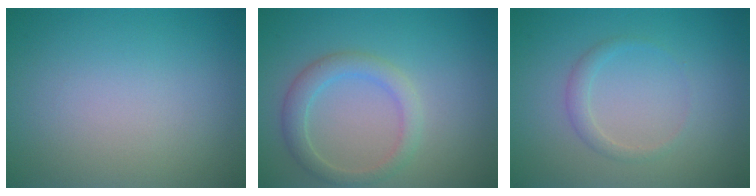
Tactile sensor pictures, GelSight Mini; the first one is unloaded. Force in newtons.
{"total": 2.7, "press": 2.7, "slide": 0.0}
{"total": 1.4, "press": 1.4, "slide": 0.1}